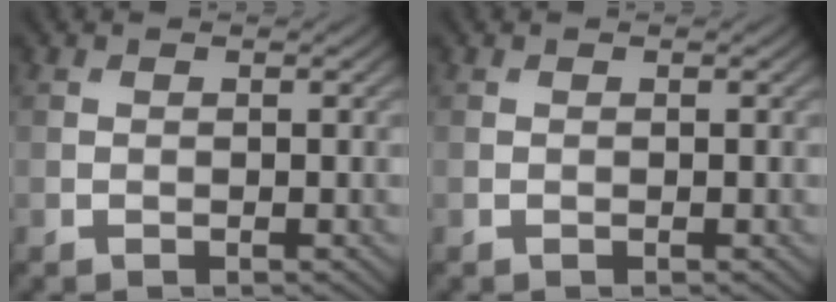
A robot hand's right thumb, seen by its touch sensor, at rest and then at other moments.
{"total": 0.0}